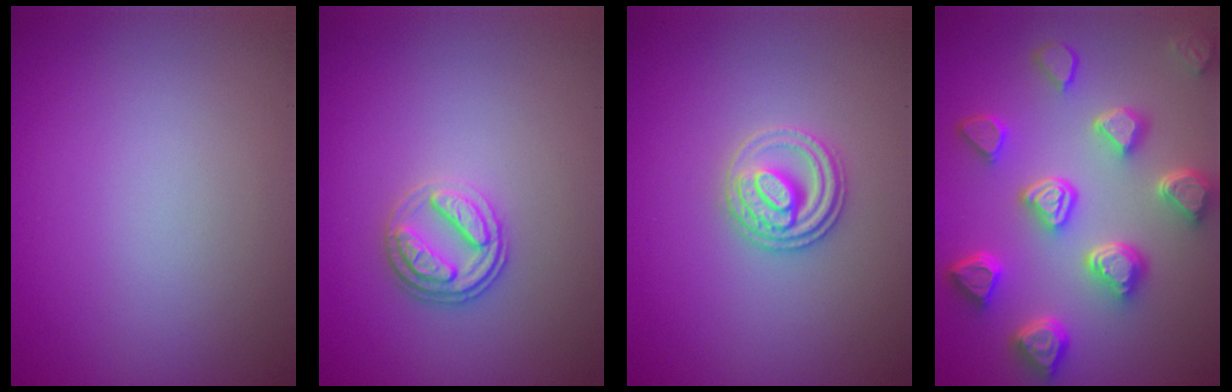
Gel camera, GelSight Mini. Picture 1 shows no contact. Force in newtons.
{"total": 2.8, "press": 2.6, "slide": 1.1}
{"total": 2.7, "press": 2.5, "slide": 0.9}
{"total": 7.2, "press": 5.8, "slide": 4.3}